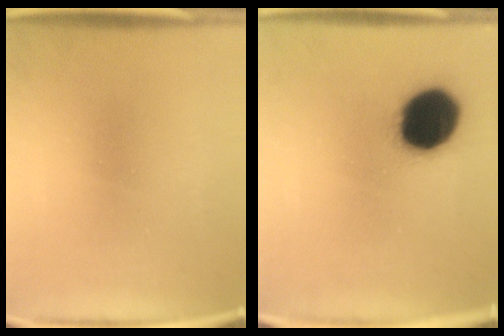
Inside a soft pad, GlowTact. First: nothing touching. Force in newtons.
{"total": 19.1}